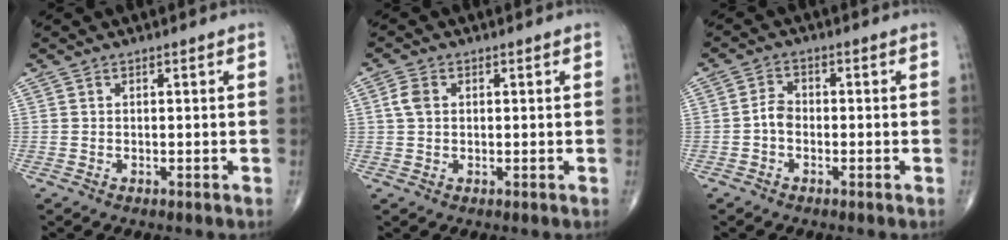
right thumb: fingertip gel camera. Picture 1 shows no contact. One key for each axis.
{"total": 3.0, "fx": 0.6, "fy": 2.1, "fz": 2.0, "tx": -0.046, "ty": 0.006, "tz": 0.009}
{"total": 2.9, "fx": -0.9, "fy": 2.0, "fz": 1.9, "tx": -0.027, "ty": 0.011, "tz": -0.027}